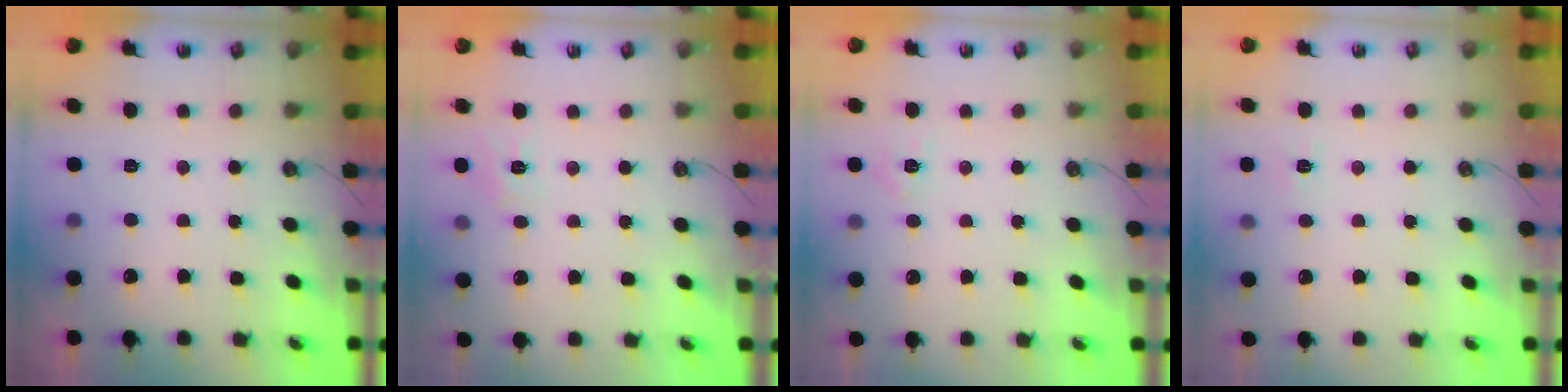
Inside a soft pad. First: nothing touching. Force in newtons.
{"total": 4.8, "press": 4.8, "slide": 0.7}
{"total": 8.7, "press": 8.6, "slide": 0.8}
{"total": 5.3, "press": 5.3, "slide": 0.6}